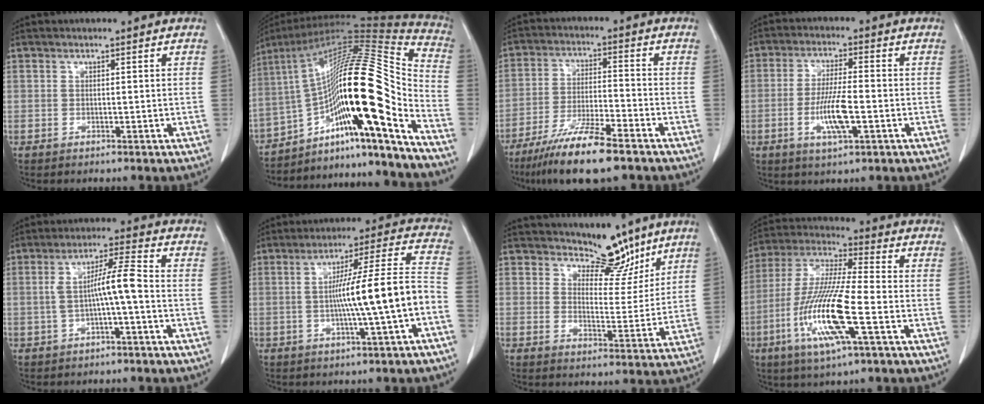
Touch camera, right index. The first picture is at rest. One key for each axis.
{"total": 25.7, "fx": -11.6, "fy": 1.6, "fz": 22.9, "tx": -0.342, "ty": 0.031, "tz": -0.185}
{"total": 11.5, "fx": -8.1, "fy": 0.9, "fz": 8.1, "tx": -0.151, "ty": -0.030, "tz": -0.146}
{"total": 7.5, "fx": -2.1, "fy": 1.2, "fz": 7.1, "tx": -0.141, "ty": -0.006, "tz": -0.038}
{"total": 6.3, "fx": -0.9, "fy": 0.1, "fz": 6.3, "tx": -0.115, "ty": 0.020, "tz": -0.014}
{"total": 12.8, "fx": -2.9, "fy": -0.9, "fz": 12.5, "tx": -0.193, "ty": 0.019, "tz": -0.047}
{"total": 7.4, "fx": 6.3, "fy": 3.2, "fz": 2.3, "tx": -0.015, "ty": -0.014, "tz": 0.094}
{"total": 15.3, "fx": -4.9, "fy": 1.0, "fz": 14.4, "tx": -0.299, "ty": -0.015, "tz": -0.096}